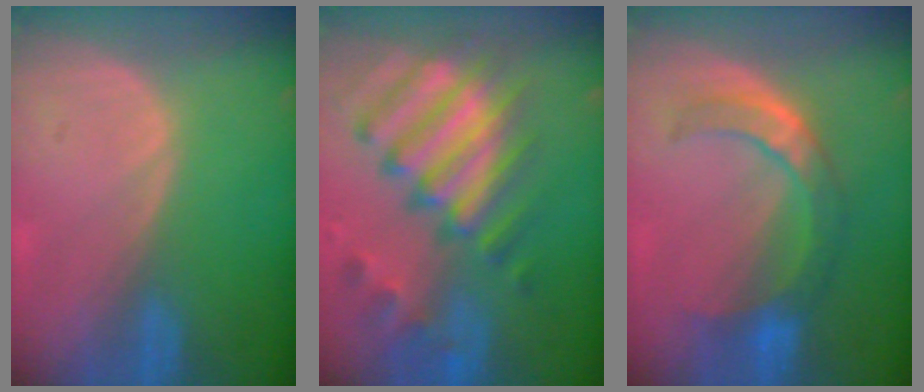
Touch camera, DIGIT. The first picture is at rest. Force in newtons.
{"total": 12.4, "press": 10.7, "slide": 6.2}
{"total": 6.9, "press": 6.8, "slide": 1.3}